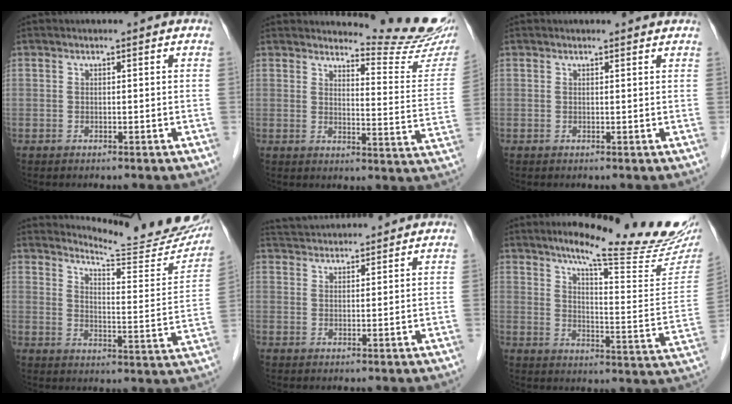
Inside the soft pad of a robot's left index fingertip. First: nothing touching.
{"total": 12.4, "force": [12.2, -0.4, 2.1], "torque": [-0.022, -0.098, 0.135]}
{"total": 2.0, "force": [2.0, 0.4, 0.2], "torque": [-0.010, 0.002, 0.018]}
{"total": 18.3, "force": [17.3, 1.5, 5.9], "torque": [-0.081, -0.092, 0.206]}
{"total": 7.9, "force": [7.6, 1.0, 1.8], "torque": [-0.036, 0.035, 0.121]}
{"total": 21.2, "force": [17.5, 1.0, 11.9], "torque": [-0.159, -0.059, 0.225]}